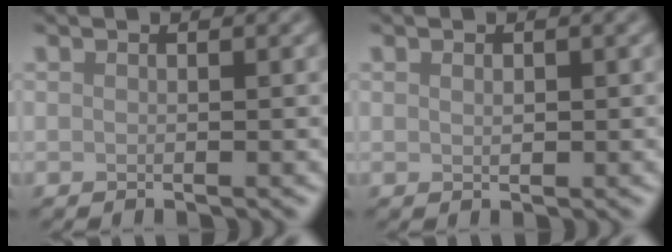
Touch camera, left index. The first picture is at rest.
{"total": 0.6, "force": [0.2, 0.4, 0.5], "torque": [-0.007, 0.000, 0.003]}